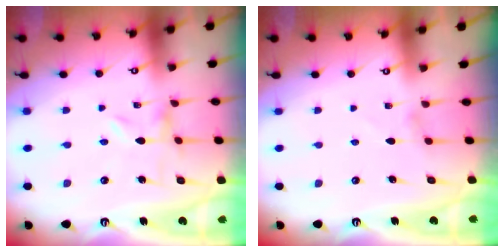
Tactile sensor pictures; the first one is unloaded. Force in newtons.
{"total": 0.0}